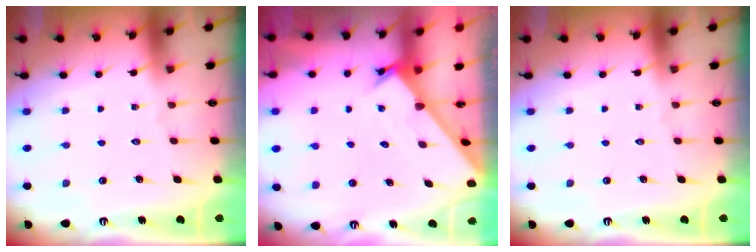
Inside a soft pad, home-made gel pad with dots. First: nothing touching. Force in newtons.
{"total": 1.7, "press": 1.7, "slide": 0.1}
{"total": 0.0}